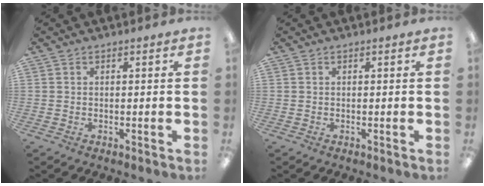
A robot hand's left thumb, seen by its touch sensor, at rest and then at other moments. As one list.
[{"total": 0.0}]